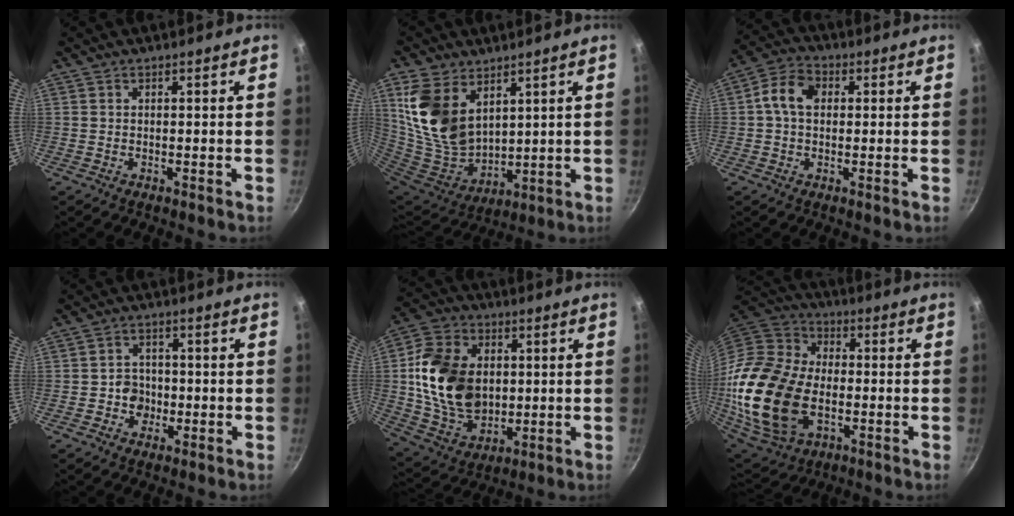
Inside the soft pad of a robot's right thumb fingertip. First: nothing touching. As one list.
[{"total": 16.7, "force": [7.3, 10.6, 10.5], "torque": [-0.201, -0.052, 0.159]}, {"total": 7.3, "force": [1.0, 5.1, 5.0], "torque": [-0.083, 0.018, 0.003]}, {"total": 4.5, "force": [-1.1, 4.0, 1.7], "torque": [0.002, 0.010, -0.022]}, {"total": 19.5, "force": [1.5, 14.3, 13.2], "torque": [-0.221, 0.001, 0.034]}, {"total": 26.4, "force": [-3.9, 17.3, 19.5], "torque": [-0.390, 0.015, -0.064]}]